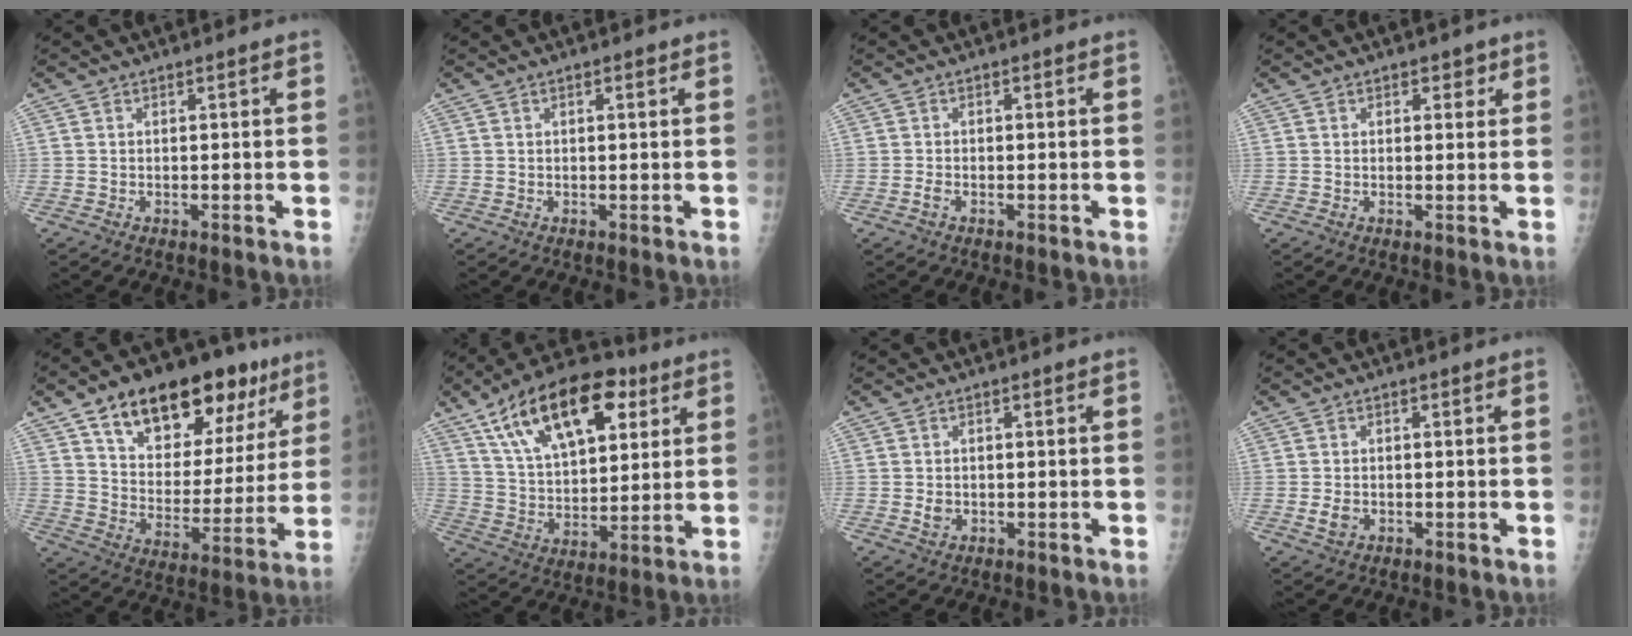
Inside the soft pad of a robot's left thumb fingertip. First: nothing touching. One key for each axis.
{"total": 1.1, "fx": 0.5, "fy": 0.4, "fz": 0.9, "tx": -0.012, "ty": 0.002, "tz": 0.007}
{"total": 0.9, "fx": -0.7, "fy": 0.4, "fz": 0.4, "tx": -0.009, "ty": -0.002, "tz": -0.016}
{"total": 2.0, "fx": 1.1, "fy": 1.4, "fz": 0.8, "tx": 0.014, "ty": -0.005, "tz": 0.012}
{"total": 25.4, "fx": 14.2, "fy": 12.9, "fz": 16.6, "tx": -0.207, "ty": -0.021, "tz": 0.224}
{"total": 22.2, "fx": 10.7, "fy": 11.3, "fz": 15.8, "tx": -0.236, "ty": -0.017, "tz": 0.184}
{"total": 1.8, "fx": -0.5, "fy": 1.6, "fz": 0.7, "tx": -0.004, "ty": 0.000, "tz": -0.006}
{"total": 2.3, "fx": -0.8, "fy": 1.7, "fz": 1.2, "tx": -0.020, "ty": -0.001, "tz": -0.013}